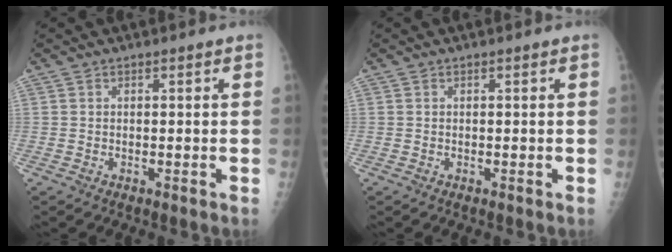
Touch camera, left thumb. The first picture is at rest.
{"total": 0.0}